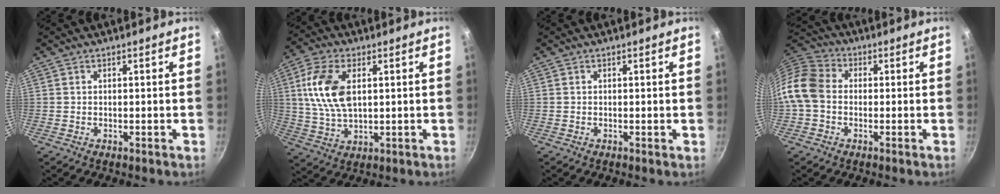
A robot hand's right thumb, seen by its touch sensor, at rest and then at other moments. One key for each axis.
{"total": 12.0, "fx": 2.7, "fy": 6.7, "fz": 9.7, "tx": -0.183, "ty": -0.001, "tz": 0.051}
{"total": 0.0}
{"total": 9.4, "fx": -0.9, "fy": 7.4, "fz": 5.8, "tx": -0.095, "ty": 0.021, "tz": -0.043}